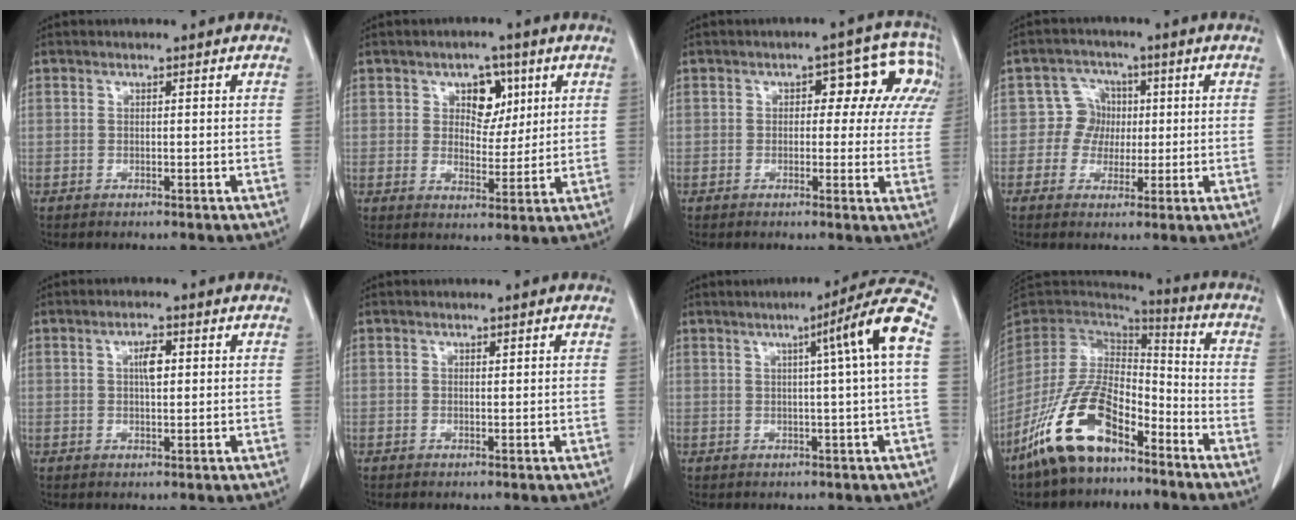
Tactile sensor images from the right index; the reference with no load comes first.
{"total": 5.7, "force": [2.4, 3.6, 3.7], "torque": [-0.047, 0.009, 0.039]}
{"total": 9.4, "force": [2.6, 4.9, 7.5], "torque": [-0.062, 0.037, 0.027]}
{"total": 4.5, "force": [0.2, 4.4, 1.1], "torque": [-0.012, 0.016, 0.002]}
{"total": 2.6, "force": [0.6, 0.4, 2.4], "torque": [-0.046, 0.000, 0.011]}
{"total": 0.0}
{"total": 9.0, "force": [1.7, -1.8, 8.6], "torque": [-0.119, 0.014, 0.021]}
{"total": 15.4, "force": [-9.5, 6.8, 10.0], "torque": [-0.207, 0.009, -0.179]}